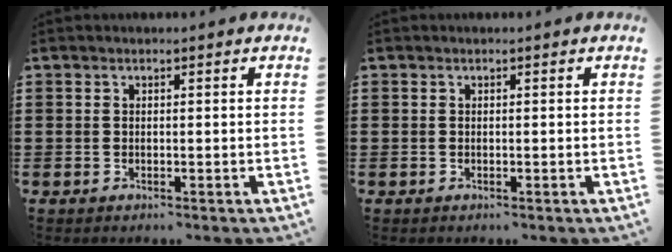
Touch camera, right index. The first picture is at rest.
{"total": 0.0}